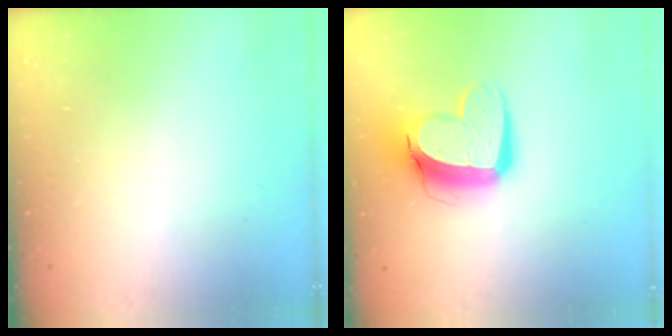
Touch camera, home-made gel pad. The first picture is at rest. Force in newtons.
{"total": 13.5, "press": 13.4, "slide": 1.4}